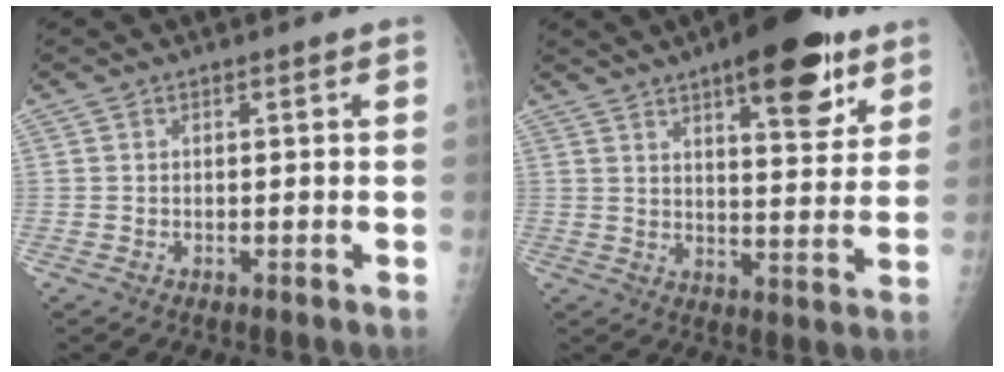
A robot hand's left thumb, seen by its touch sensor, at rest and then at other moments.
{"total": 15.8, "force": [9.2, 5.4, 11.7], "torque": [-0.125, -0.040, 0.128]}